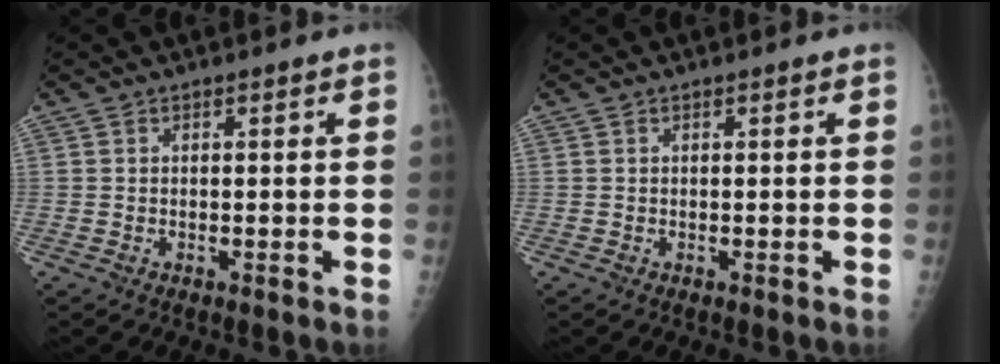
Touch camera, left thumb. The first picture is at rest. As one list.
[{"total": 0.0}]